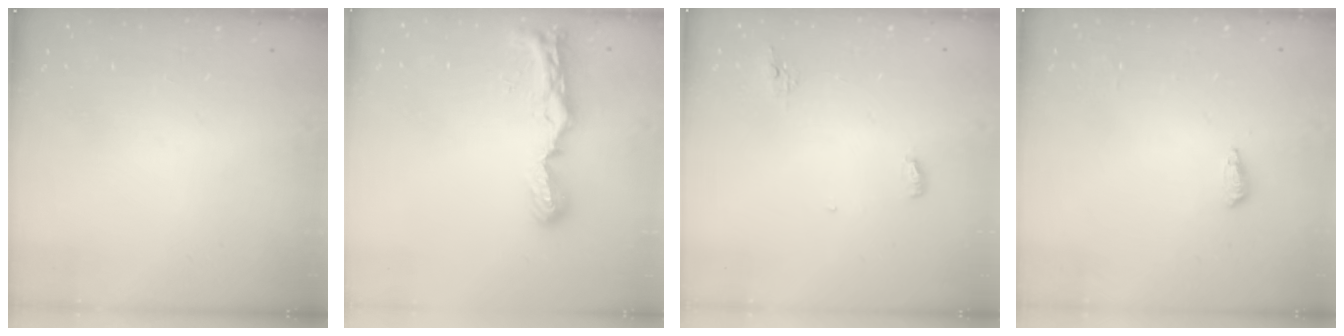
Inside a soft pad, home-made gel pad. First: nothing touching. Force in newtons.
{"total": 8.3, "press": 8.3, "slide": 0.6}
{"total": 4.8, "press": 4.8, "slide": 0.3}
{"total": 5.3, "press": 5.2, "slide": 1.1}